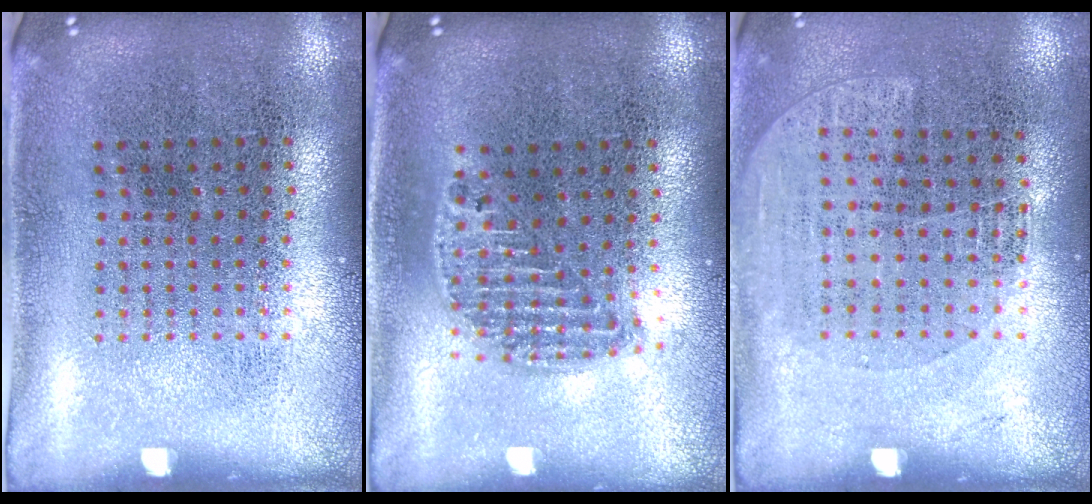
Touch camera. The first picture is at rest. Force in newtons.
{"total": 1.2, "press": 1.1, "slide": 0.5}
{"total": 1.2, "press": 1.0, "slide": 0.7}